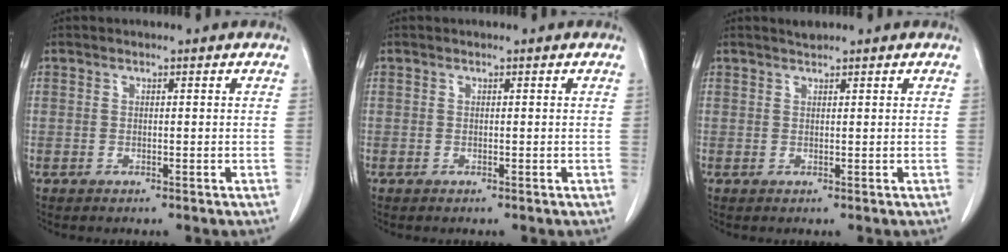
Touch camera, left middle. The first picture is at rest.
{"total": 0.0}
{"total": 0.8, "force": [0.8, 0.0, 0.1], "torque": [-0.007, 0.003, 0.017]}